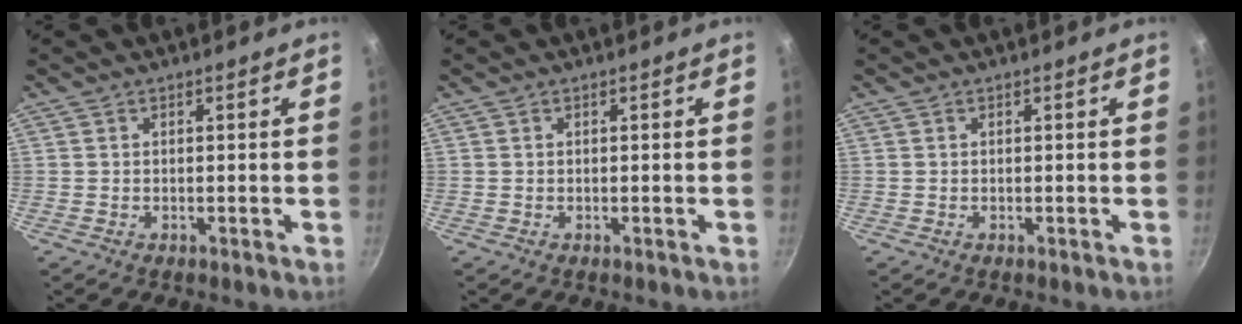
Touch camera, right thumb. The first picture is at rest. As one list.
[{"total": 0.0}, {"total": 0.0}]